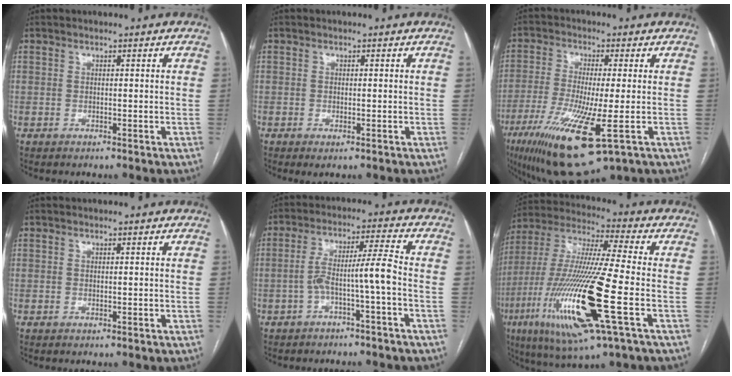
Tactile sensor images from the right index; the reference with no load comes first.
{"total": 1.3, "force": [-0.7, 0.3, 1.0], "torque": [-0.015, -0.003, -0.008]}
{"total": 15.2, "force": [-6.3, 1.9, 13.8], "torque": [-0.275, -0.047, -0.106]}
{"total": 0.0}
{"total": 6.7, "force": [-2.3, -0.7, 6.3], "torque": [-0.114, 0.028, -0.037]}
{"total": 22.8, "force": [-6.9, 1.7, 21.7], "torque": [-0.476, -0.038, -0.130]}